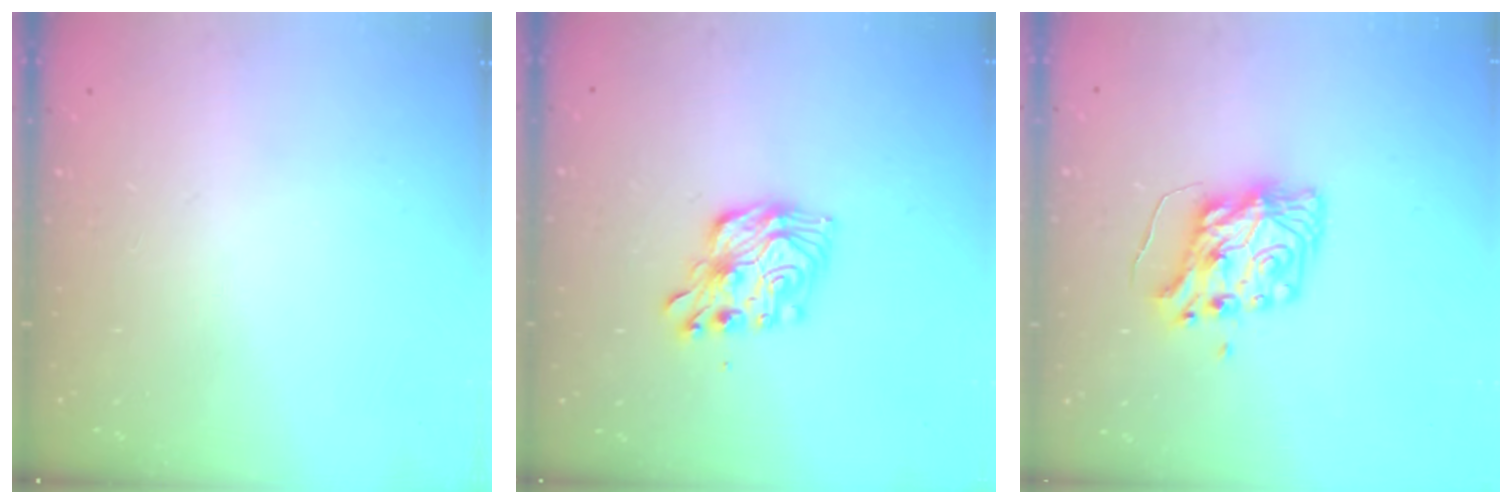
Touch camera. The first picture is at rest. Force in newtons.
{"total": 11.8, "press": 11.8, "slide": 0.4}
{"total": 8.9, "press": 8.9, "slide": 0.3}